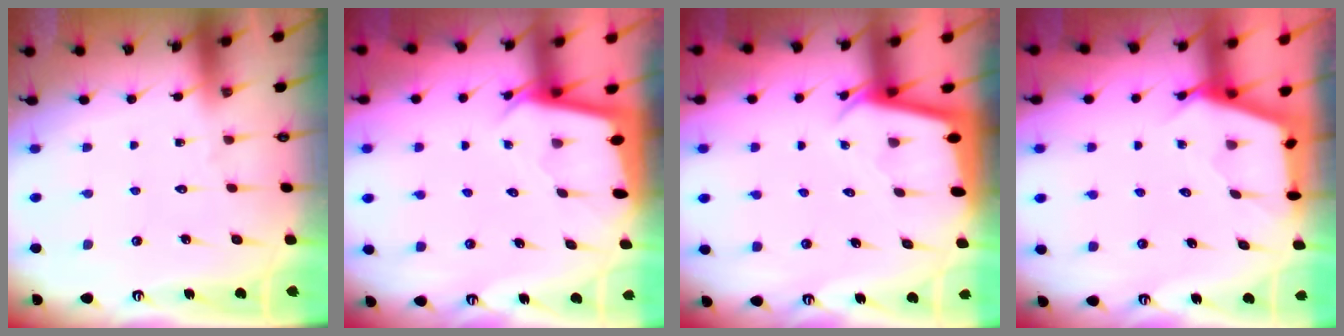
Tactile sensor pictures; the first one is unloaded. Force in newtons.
{"total": 2.1, "press": 2.1, "slide": 0.1}
{"total": 2.3, "press": 2.3, "slide": 0.1}
{"total": 2.7, "press": 2.7, "slide": 0.3}